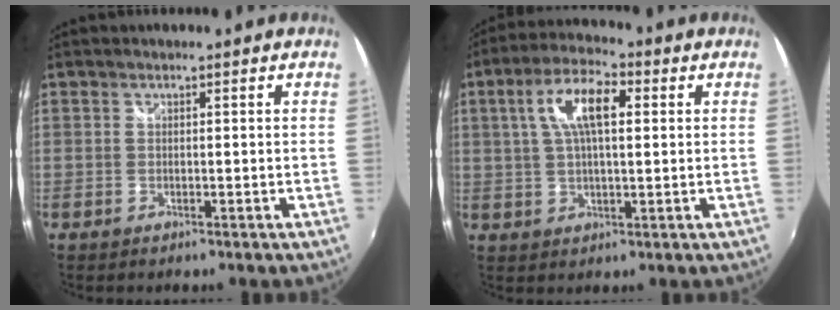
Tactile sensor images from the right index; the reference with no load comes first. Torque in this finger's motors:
{"motor_torque": [0.84, 0.54, 0.46, 0.11]}